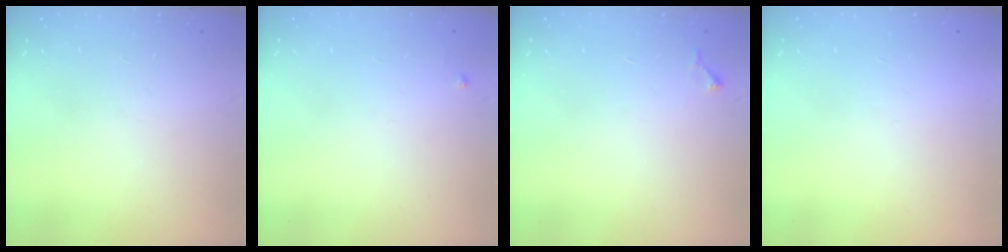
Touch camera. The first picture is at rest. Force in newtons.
{"total": 3.1, "press": 3.1, "slide": 0.5}
{"total": 4.4, "press": 4.4, "slide": 0.7}
{"total": 1.5, "press": 1.5, "slide": 0.1}